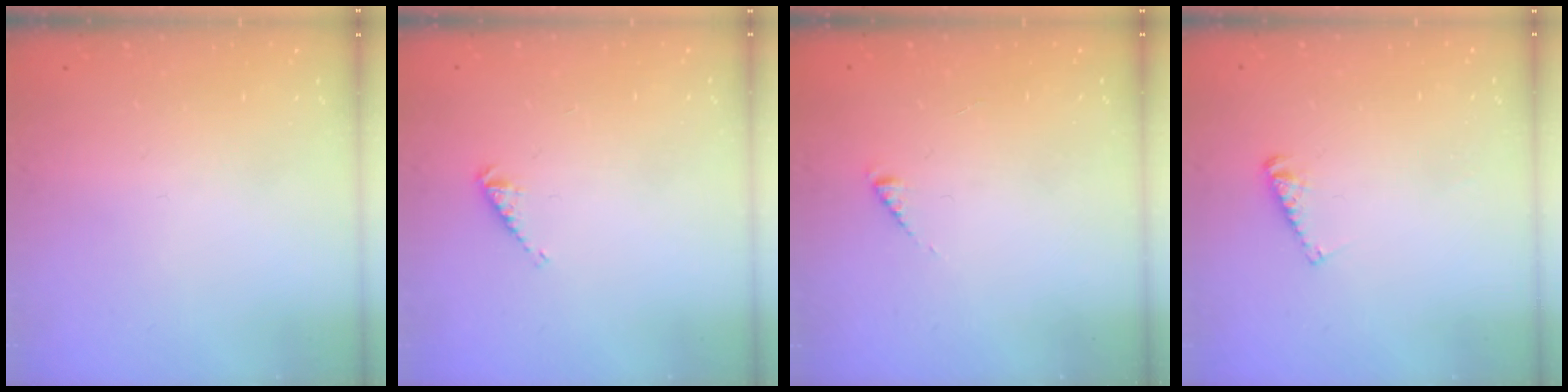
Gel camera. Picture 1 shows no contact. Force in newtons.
{"total": 2.9, "press": 2.9, "slide": 0.5}
{"total": 2.7, "press": 2.6, "slide": 0.4}
{"total": 3.9, "press": 3.8, "slide": 0.4}